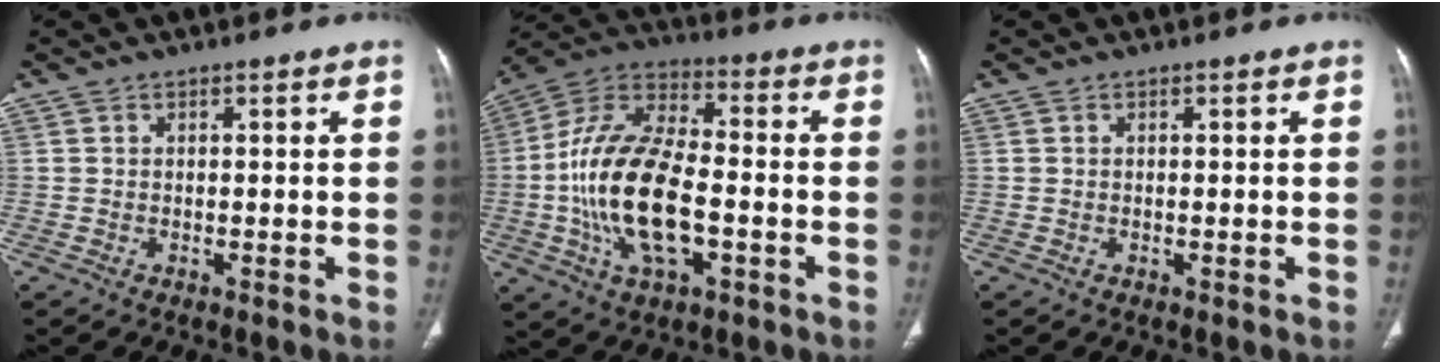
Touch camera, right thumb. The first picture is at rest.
{"total": 19.9, "force": [-3.5, 9.8, 16.9], "torque": [-0.327, 0.027, -0.062]}
{"total": 0.0}